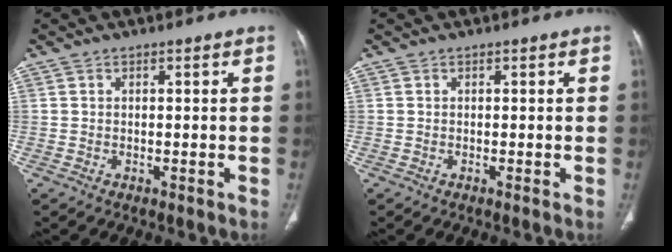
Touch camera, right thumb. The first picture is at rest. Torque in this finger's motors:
{"motor_torque": [-0.09, 0.15, 0.43, -0.13, -0.03]}